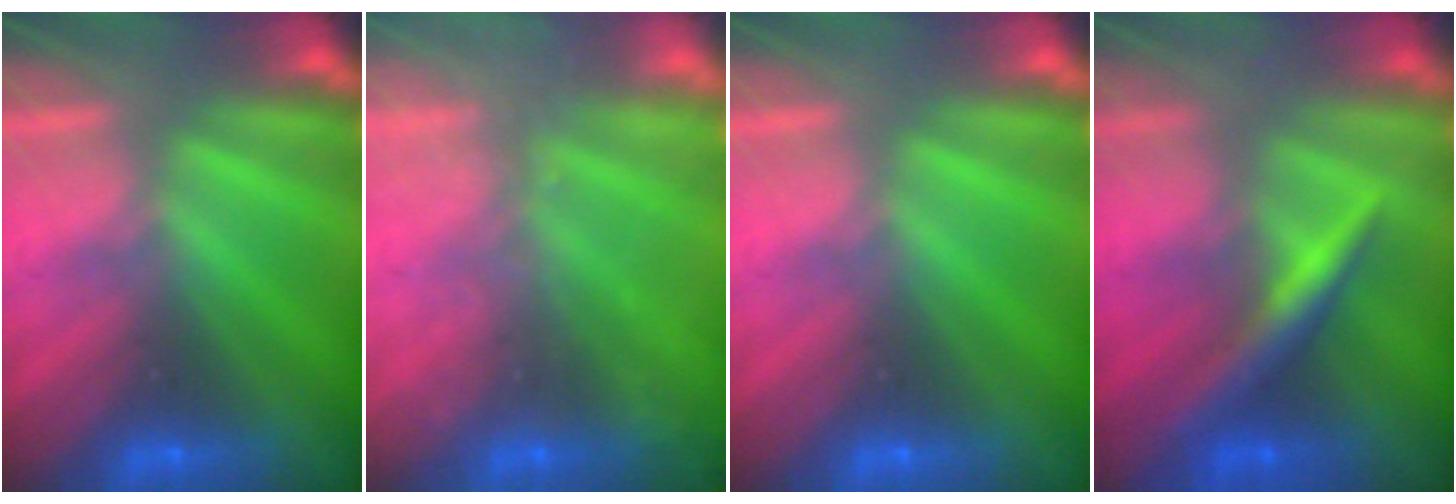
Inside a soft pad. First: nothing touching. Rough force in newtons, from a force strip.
{"total": 2.3}
{"total": 0.0}
{"total": 2.4}